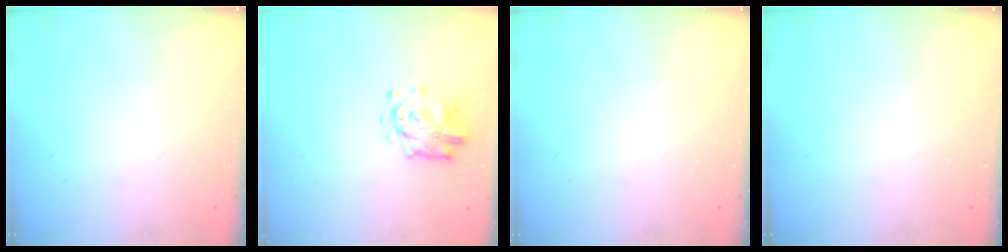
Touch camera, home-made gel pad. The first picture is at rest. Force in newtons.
{"total": 3.3, "press": 3.2, "slide": 0.4}
{"total": 0.0}
{"total": 0.0}